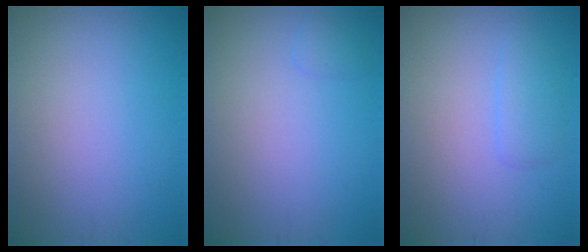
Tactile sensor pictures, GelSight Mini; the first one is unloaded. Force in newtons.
{"total": 0.6, "press": 0.6, "slide": 0.1}
{"total": 1.6, "press": 1.6, "slide": 0.2}